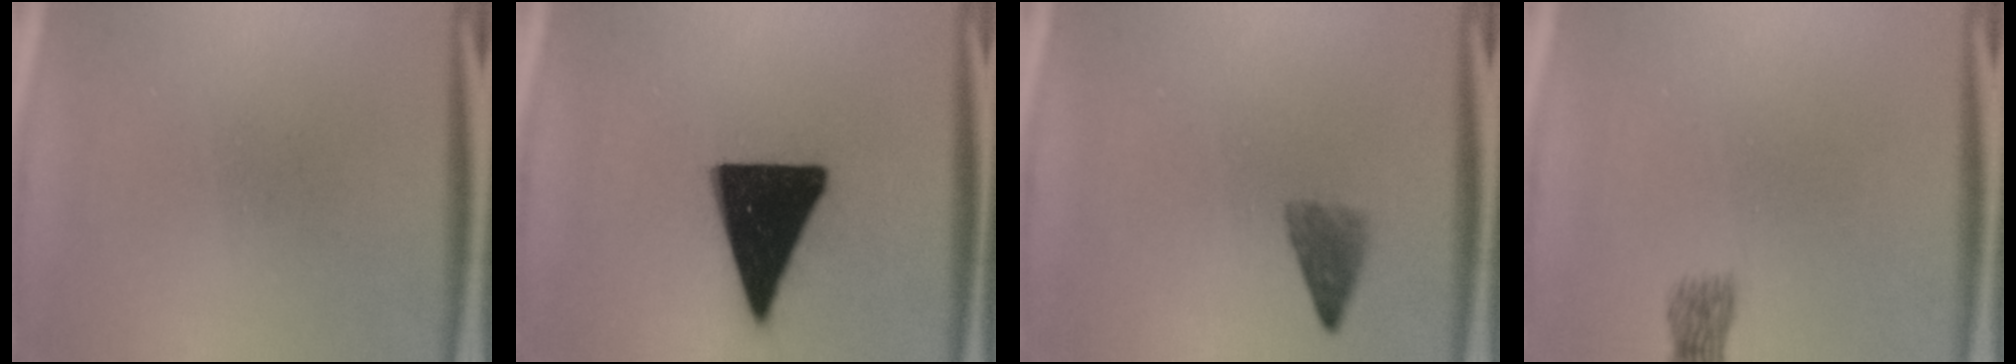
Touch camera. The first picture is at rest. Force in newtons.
{"total": 19.4}
{"total": 2.4}
{"total": 2.1}